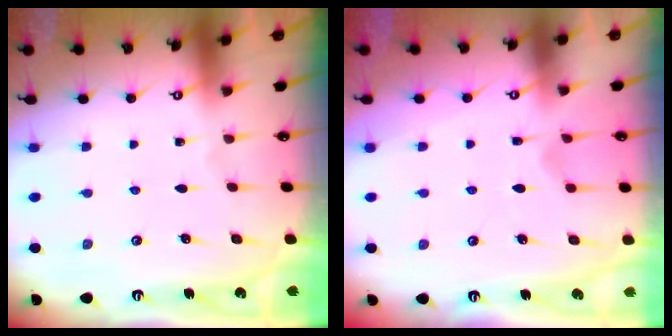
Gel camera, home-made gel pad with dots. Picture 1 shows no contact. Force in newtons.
{"total": 2.9, "press": 2.6, "slide": 1.3}